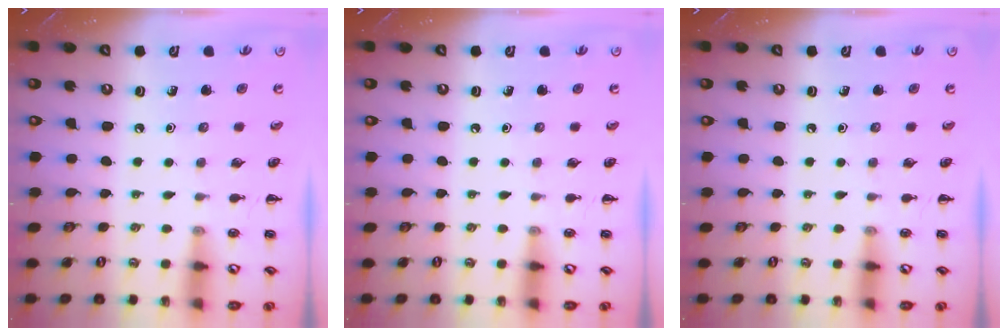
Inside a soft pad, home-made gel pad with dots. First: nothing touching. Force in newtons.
{"total": 0.0}
{"total": 0.0}